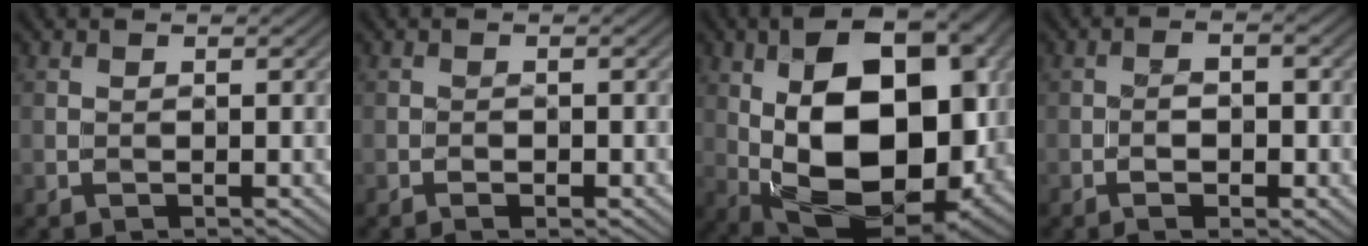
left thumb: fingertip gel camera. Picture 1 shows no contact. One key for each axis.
{"total": 1.2, "fx": -0.8, "fy": 0.3, "fz": 0.9, "tx": -0.017, "ty": -0.002, "tz": -0.011}
{"total": 17.2, "fx": 0.7, "fy": 10.1, "fz": 13.9, "tx": -0.233, "ty": -0.014, "tz": 0.012}
{"total": 3.3, "fx": -1.1, "fy": 1.2, "fz": 2.8, "tx": -0.049, "ty": 0.001, "tz": -0.015}